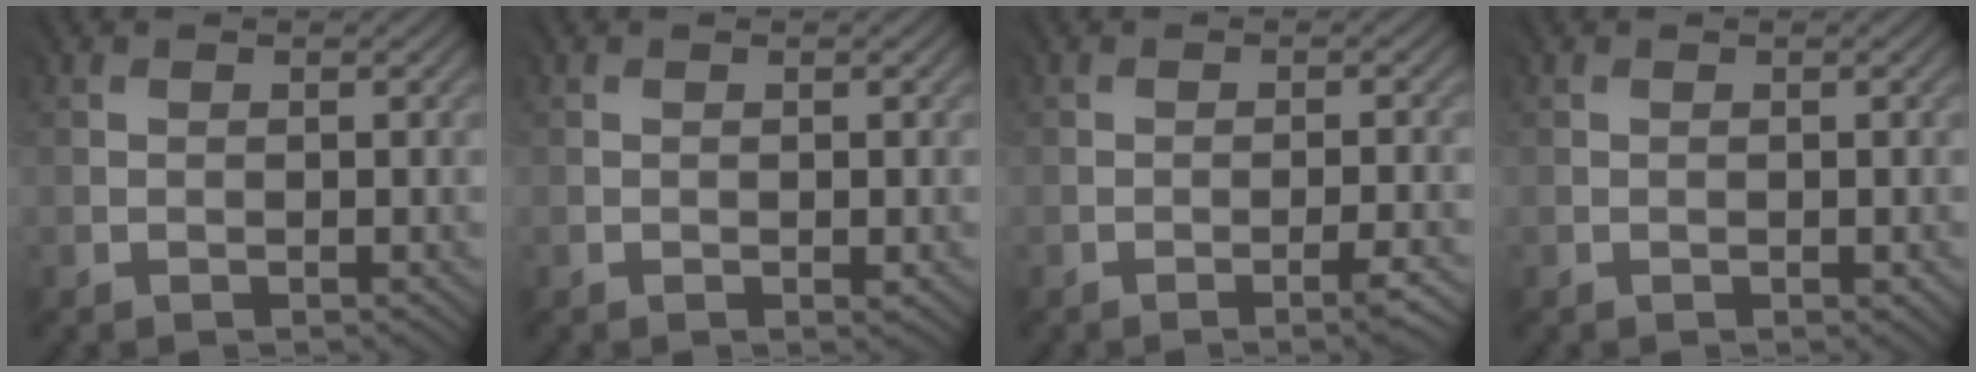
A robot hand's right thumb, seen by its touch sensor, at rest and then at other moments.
{"total": 0.9, "force": [-0.1, 0.4, 0.8], "torque": [-0.012, -0.003, 0.001]}
{"total": 2.5, "force": [-1.6, 0.0, 1.9], "torque": [-0.028, -0.002, -0.025]}
{"total": 0.7, "force": [-0.2, 0.3, 0.6], "torque": [-0.008, -0.002, 0.000]}